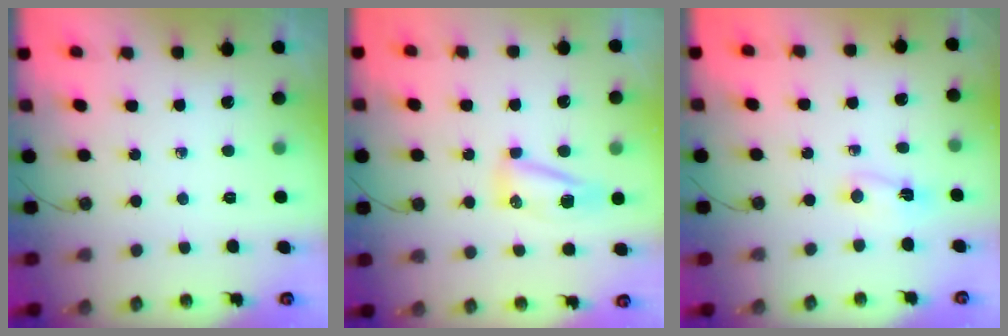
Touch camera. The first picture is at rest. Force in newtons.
{"total": 7.0, "press": 7.0, "slide": 0.6}
{"total": 2.0, "press": 1.6, "slide": 1.2}